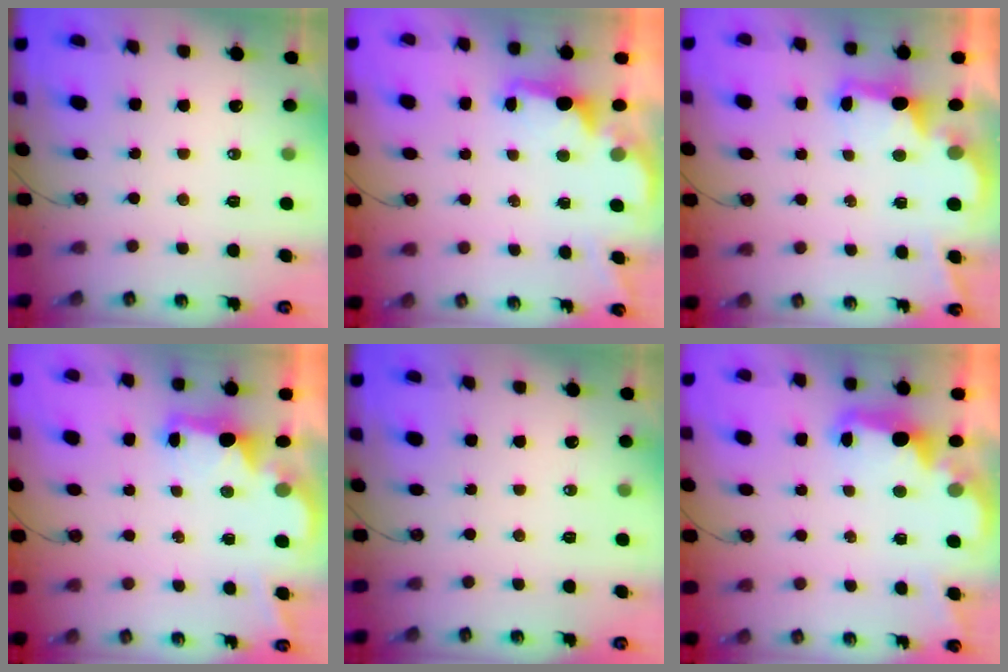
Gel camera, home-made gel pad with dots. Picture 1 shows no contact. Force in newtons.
{"total": 1.8, "press": 1.6, "slide": 0.7}
{"total": 2.9, "press": 2.7, "slide": 0.9}
{"total": 2.2, "press": 2.1, "slide": 0.8}
{"total": 0.0}
{"total": 2.8, "press": 2.7, "slide": 0.9}